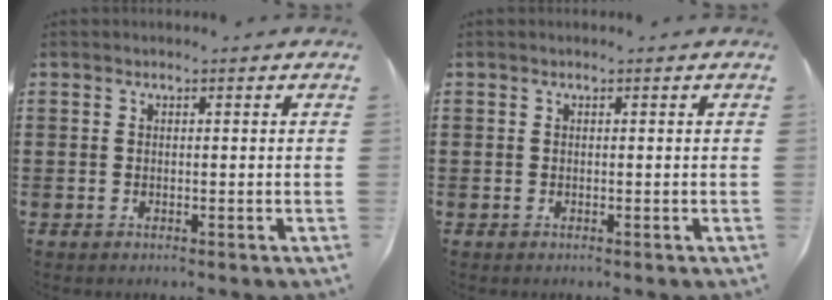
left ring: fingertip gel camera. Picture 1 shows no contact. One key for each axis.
{"total": 0.0}